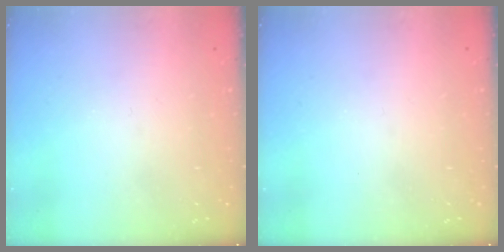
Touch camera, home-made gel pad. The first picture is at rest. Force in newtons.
{"total": 0.0}